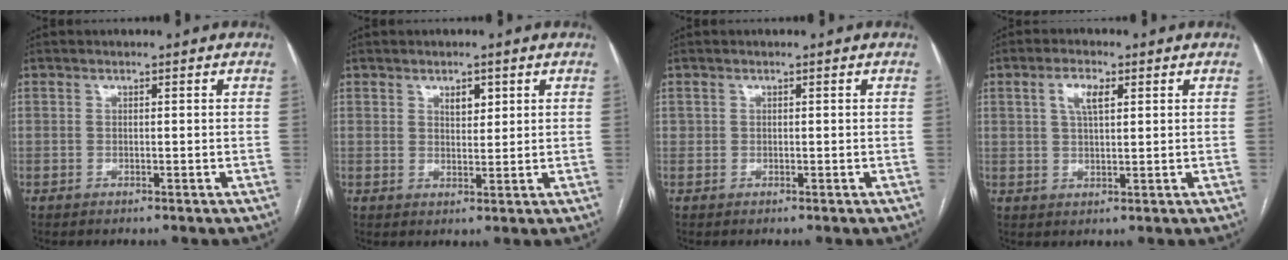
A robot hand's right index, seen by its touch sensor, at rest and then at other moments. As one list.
[{"total": 2.7, "force": [1.3, 1.5, 1.8], "torque": [-0.026, 0.000, 0.023]}, {"total": 0.6, "force": [-0.1, 0.6, 0.0], "torque": [0.008, 0.010, -0.001]}, {"total": 4.3, "force": [1.6, 1.6, 3.6], "torque": [-0.073, 0.007, 0.031]}]